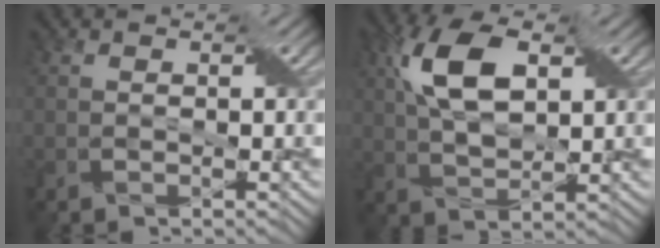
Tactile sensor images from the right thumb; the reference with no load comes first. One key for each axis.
{"total": 9.2, "fx": 3.1, "fy": 4.6, "fz": 7.3, "tx": -0.161, "ty": 0.013, "tz": 0.053}